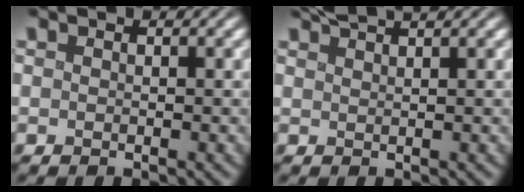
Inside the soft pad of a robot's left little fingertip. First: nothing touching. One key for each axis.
{"total": 2.7, "fx": 2.3, "fy": 0.3, "fz": 1.3, "tx": -0.008, "ty": 0.010, "tz": 0.036}